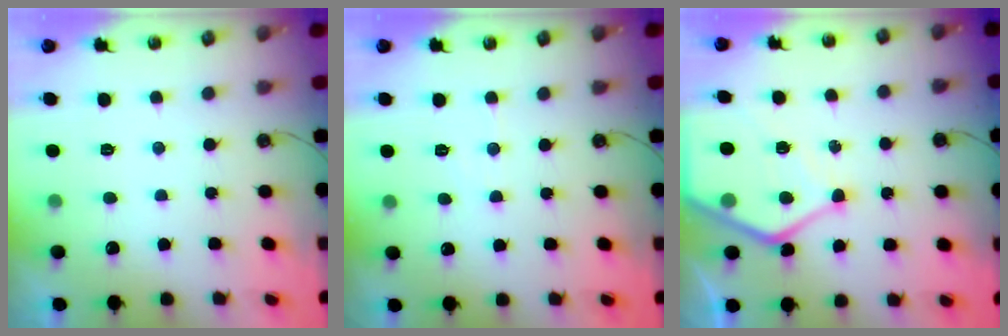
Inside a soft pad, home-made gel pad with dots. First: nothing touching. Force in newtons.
{"total": 4.4, "press": 4.3, "slide": 0.7}
{"total": 10.9, "press": 10.9, "slide": 0.8}